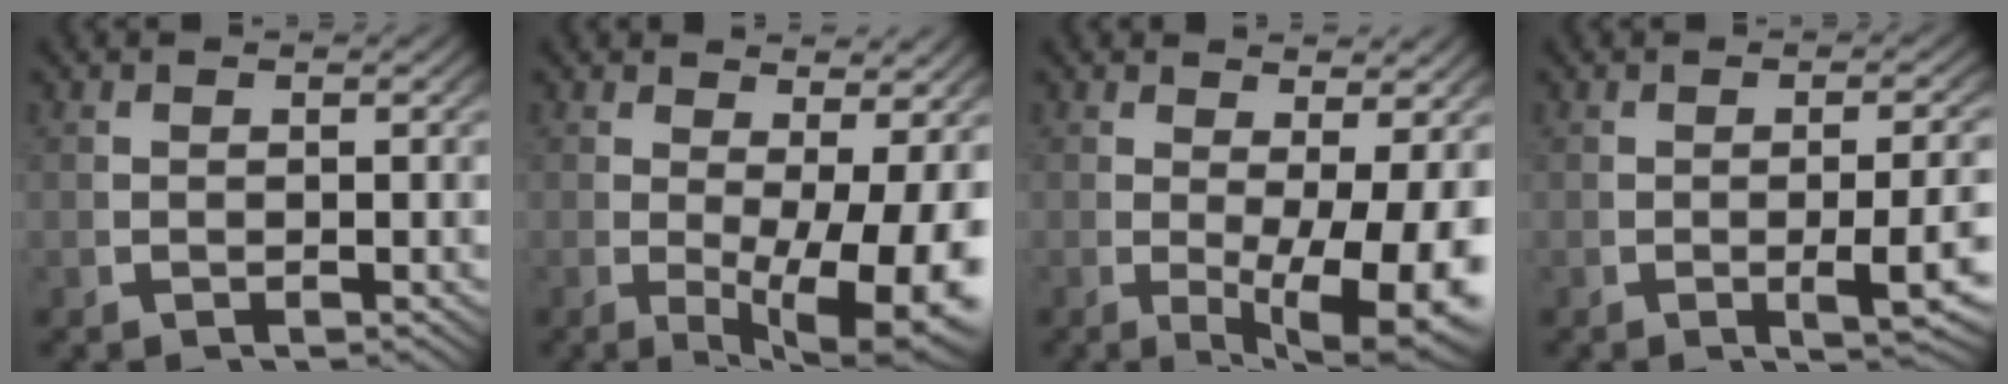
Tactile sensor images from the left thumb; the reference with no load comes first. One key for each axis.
{"total": 8.8, "fx": -0.7, "fy": 4.3, "fz": 7.7, "tx": -0.114, "ty": -0.039, "tz": 0.008}
{"total": 7.9, "fx": -0.6, "fy": 3.8, "fz": 6.9, "tx": -0.105, "ty": -0.032, "tz": 0.007}
{"total": 4.1, "fx": -1.0, "fy": 1.2, "fz": 3.8, "tx": -0.057, "ty": -0.001, "tz": -0.012}